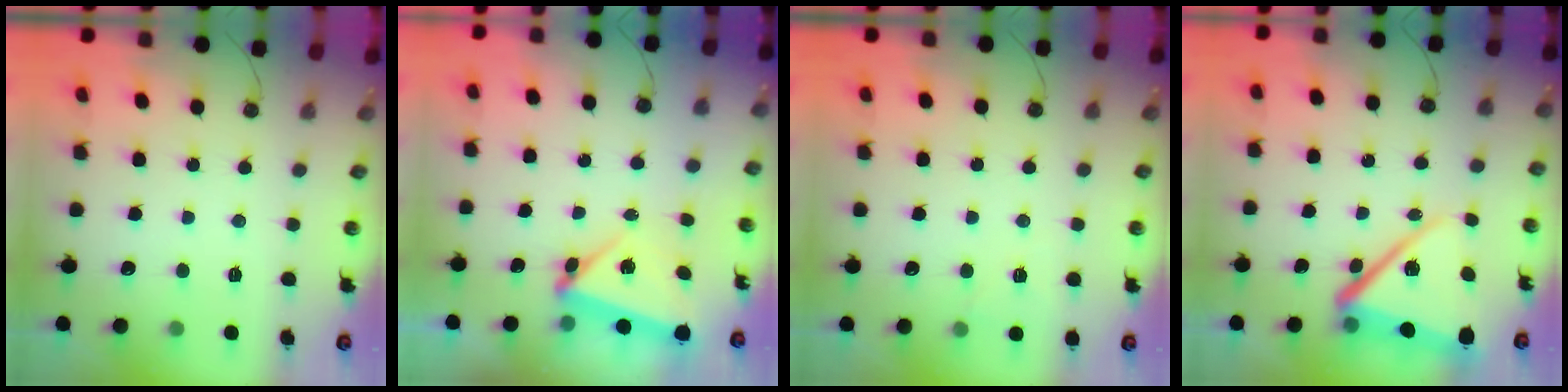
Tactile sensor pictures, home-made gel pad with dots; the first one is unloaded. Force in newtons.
{"total": 6.2, "press": 6.1, "slide": 0.9}
{"total": 4.5, "press": 4.1, "slide": 1.8}
{"total": 15.0, "press": 14.9, "slide": 1.8}